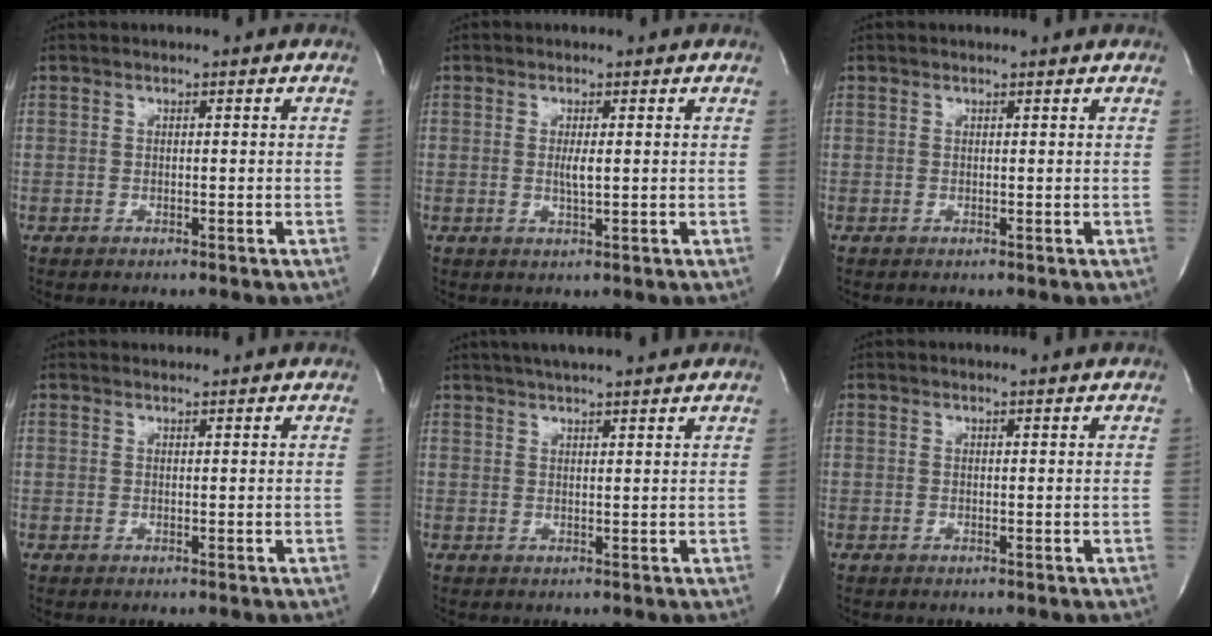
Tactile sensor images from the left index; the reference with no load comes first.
{"total": 1.8, "force": [0.2, 0.1, 1.8], "torque": [-0.040, -0.003, 0.004]}
{"total": 1.1, "force": [1.1, -0.1, 0.0], "torque": [-0.009, -0.001, 0.014]}
{"total": 1.7, "force": [1.7, 0.1, -0.1], "torque": [-0.012, 0.010, 0.029]}
{"total": 10.8, "force": [9.3, 0.9, 5.3], "torque": [-0.087, 0.026, 0.127]}
{"total": 1.8, "force": [1.8, -0.2, 0.1], "torque": [-0.009, -0.001, 0.022]}